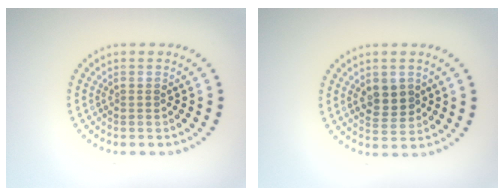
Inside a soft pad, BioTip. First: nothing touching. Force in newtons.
{"total": 2.9, "press": 2.8, "slide": 0.4}